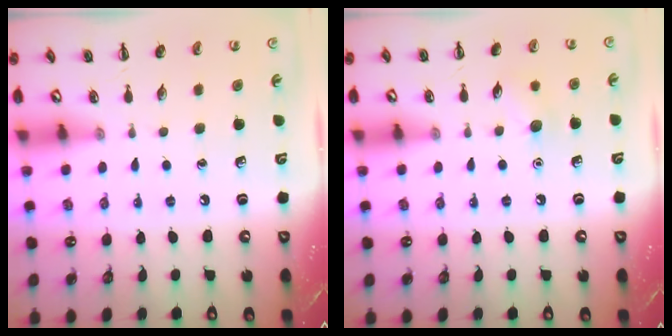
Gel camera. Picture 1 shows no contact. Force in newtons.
{"total": 6.7, "press": 6.5, "slide": 1.8}